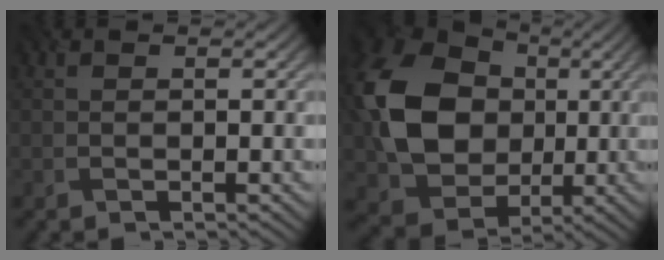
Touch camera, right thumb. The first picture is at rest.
{"total": 16.2, "force": [1.2, 12.9, 9.8], "torque": [-0.240, 0.009, 0.016]}